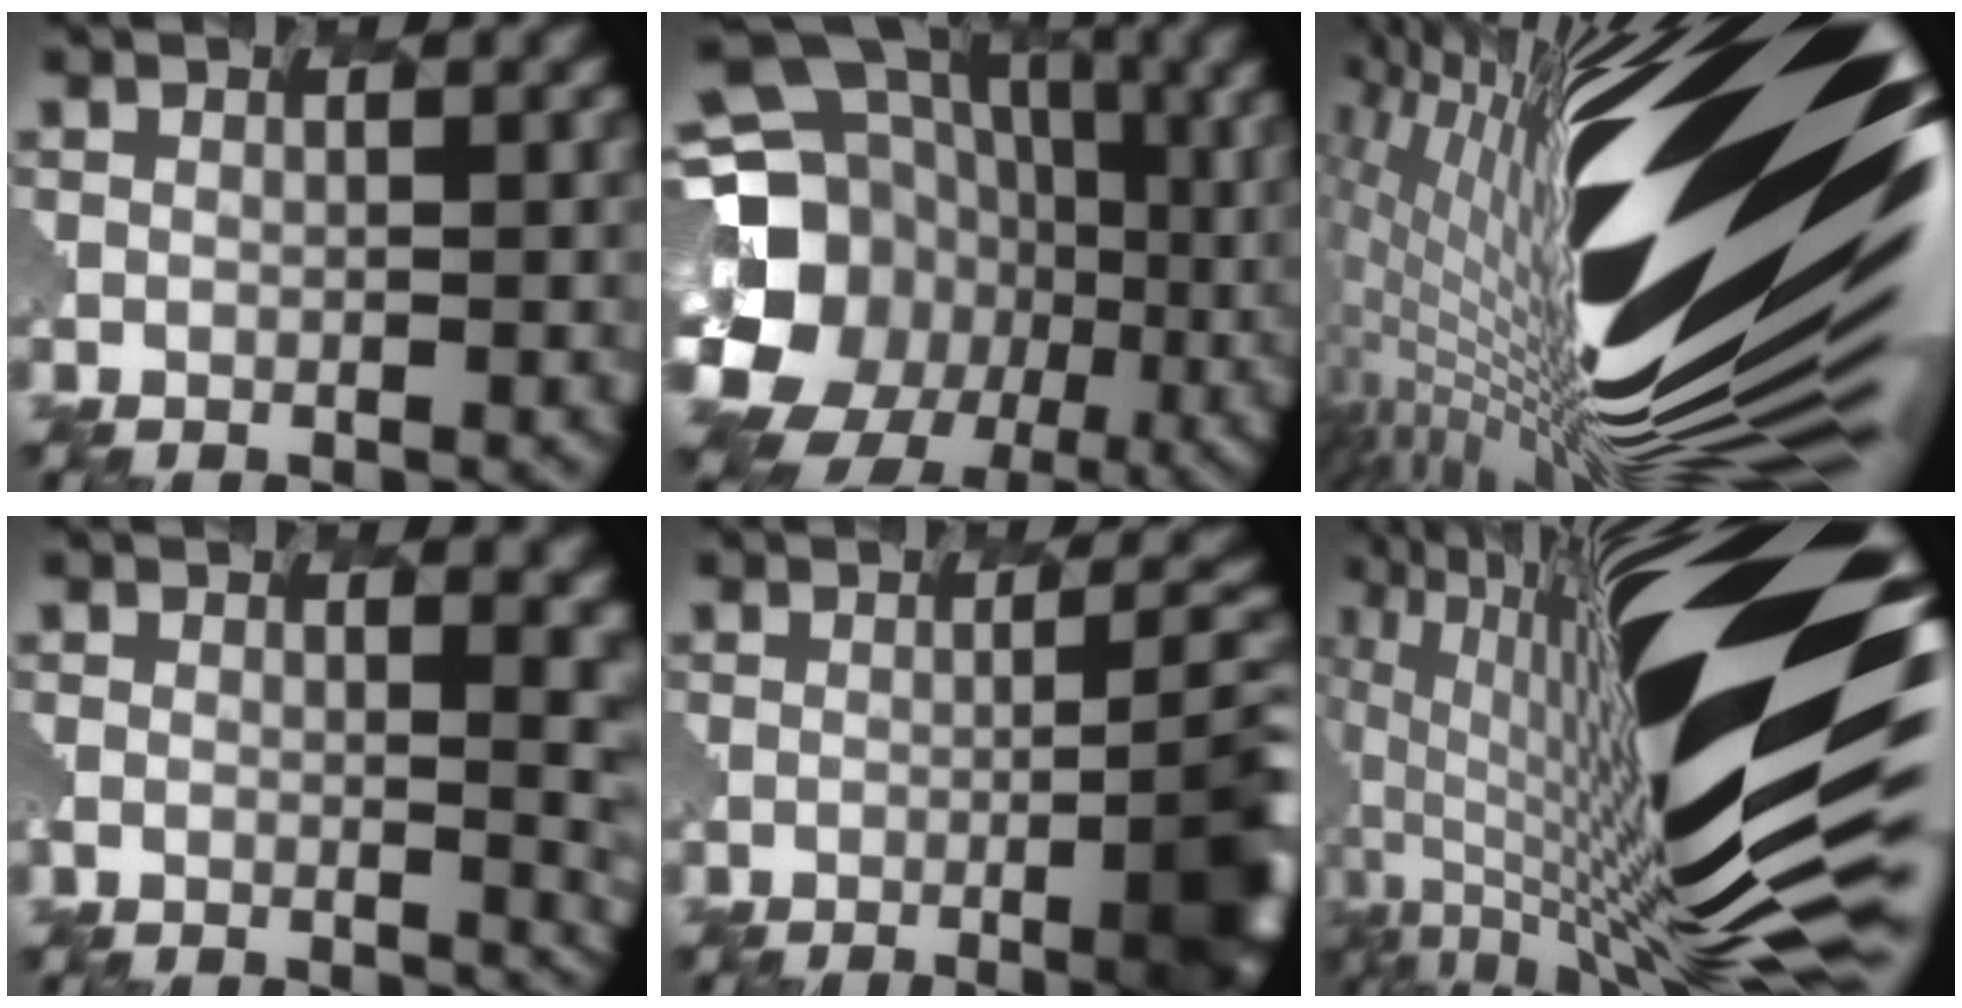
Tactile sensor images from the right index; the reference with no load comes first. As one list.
[{"total": 16.6, "force": [-2.4, 15.2, 6.0], "torque": [-0.152, 0.003, -0.085]}, {"total": 18.7, "force": [3.4, 5.8, 17.5], "torque": [-0.307, -0.007, 0.031]}, {"total": 3.2, "force": [1.0, 1.2, 2.8], "torque": [-0.006, 0.013, -0.007]}, {"total": 7.5, "force": [-2.7, 1.6, 6.8], "torque": [-0.072, 0.015, -0.046]}, {"total": 16.4, "force": [1.4, 4.4, 15.7], "torque": [-0.294, 0.023, -0.005]}]